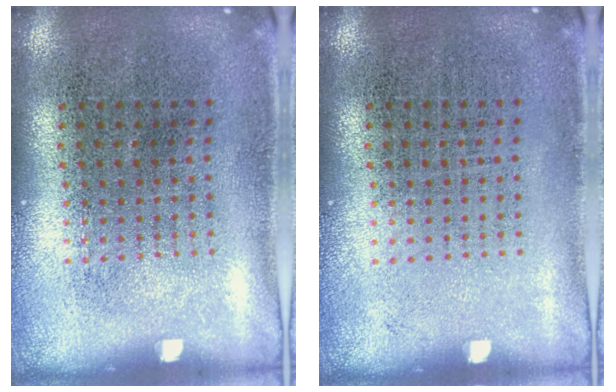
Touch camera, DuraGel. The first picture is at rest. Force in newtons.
{"total": 0.0}